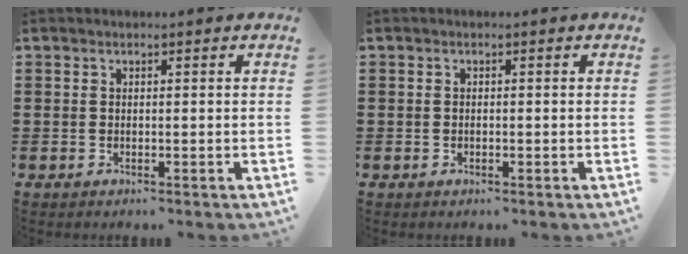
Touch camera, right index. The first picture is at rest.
{"total": 0.0}